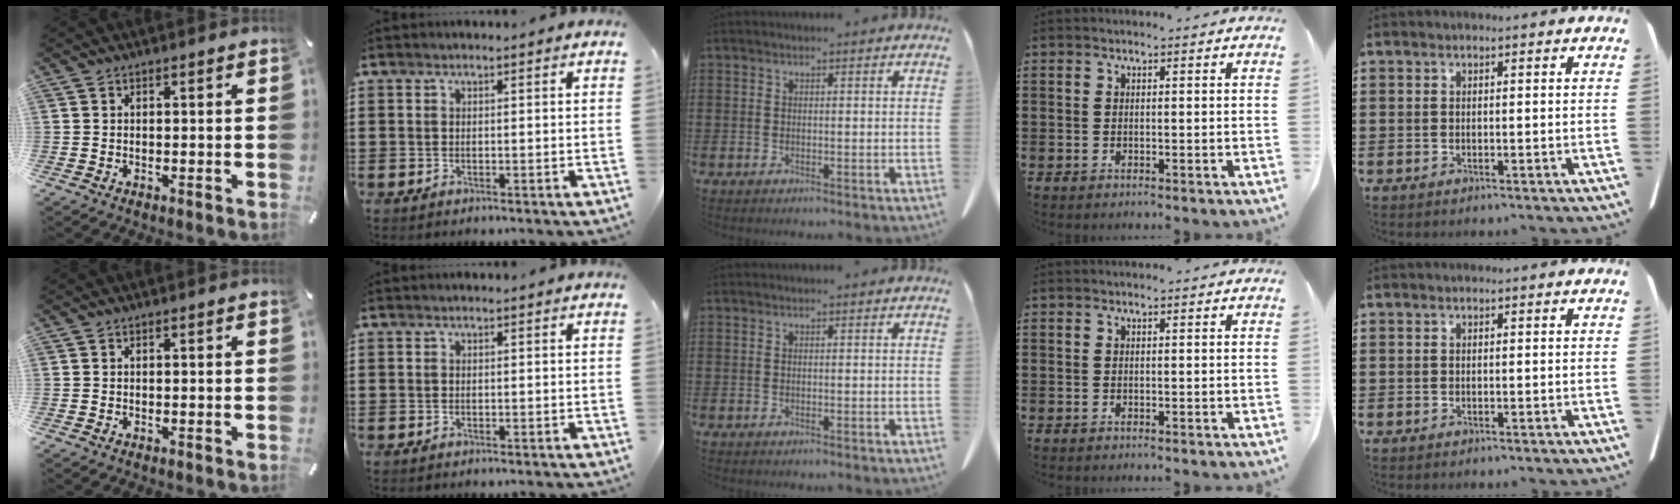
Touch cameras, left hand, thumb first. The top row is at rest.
{}